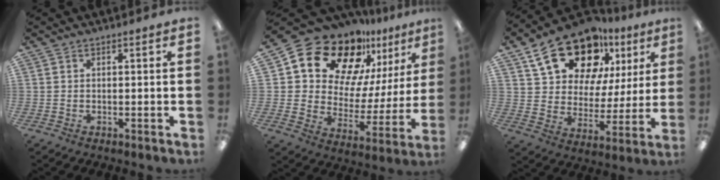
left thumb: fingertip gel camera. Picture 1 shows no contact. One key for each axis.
{"total": 18.3, "fx": 14.3, "fy": 9.2, "fz": 6.7, "tx": -0.135, "ty": -0.107, "tz": 0.256}
{"total": 20.4, "fx": 12.9, "fy": 11.8, "fz": 10.5, "tx": -0.172, "ty": -0.067, "tz": 0.232}